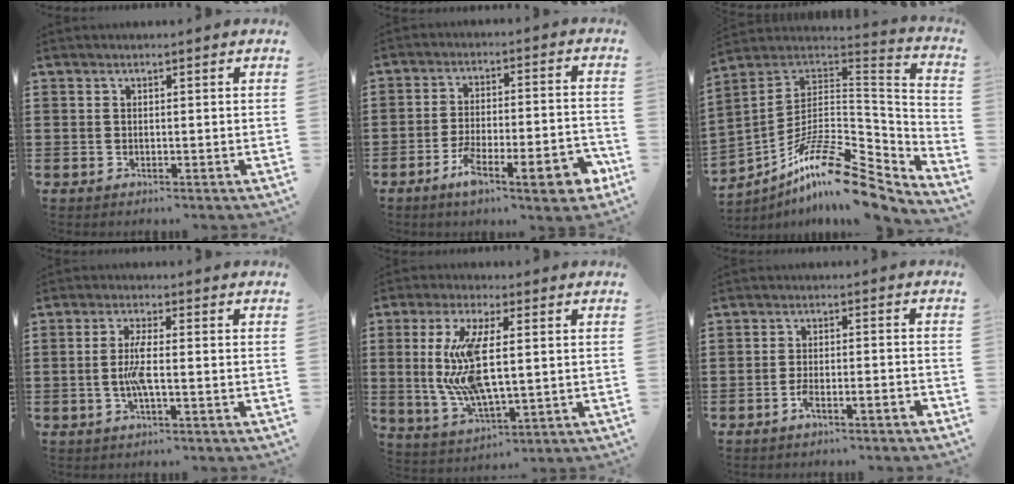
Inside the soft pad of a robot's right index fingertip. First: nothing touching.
{"total": 11.2, "force": [-5.6, 2.8, 9.3], "torque": [-0.149, 0.008, -0.095]}
{"total": 14.1, "force": [-9.4, 4.0, 9.7], "torque": [-0.158, 0.008, -0.177]}
{"total": 4.2, "force": [-0.9, 0.5, 4.1], "torque": [-0.097, -0.010, -0.024]}
{"total": 11.3, "force": [1.0, 3.8, 10.5], "torque": [-0.243, -0.016, 0.009]}
{"total": 3.4, "force": [-2.7, 0.1, 2.1], "torque": [-0.046, 0.000, -0.055]}